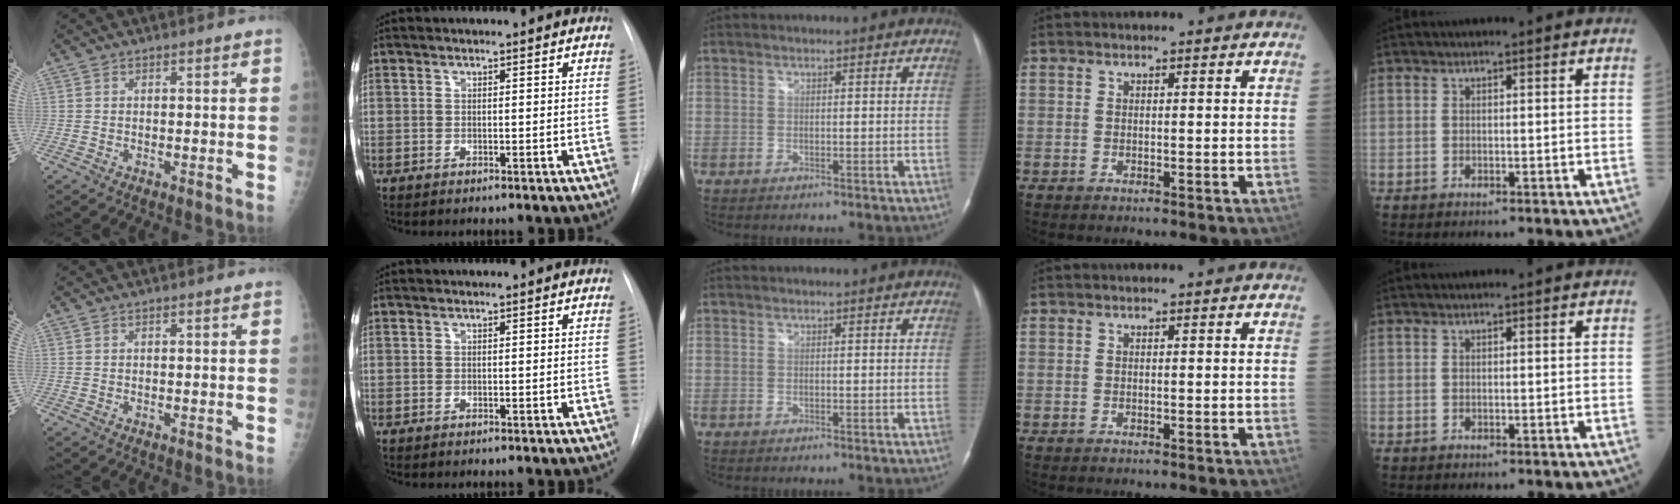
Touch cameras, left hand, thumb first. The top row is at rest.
{}